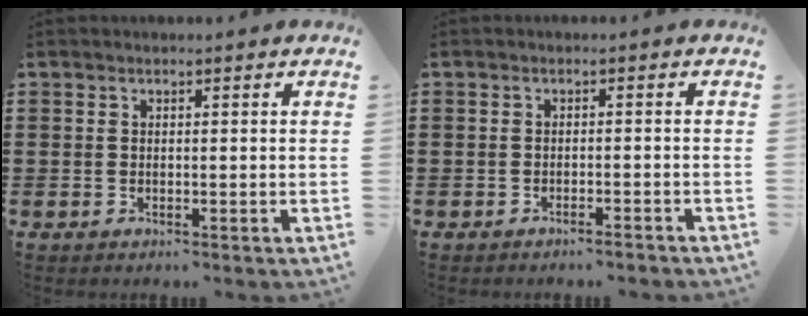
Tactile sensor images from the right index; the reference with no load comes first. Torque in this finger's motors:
{"motor_torque": [-0.89, 0.90, -0.31, 0.00]}